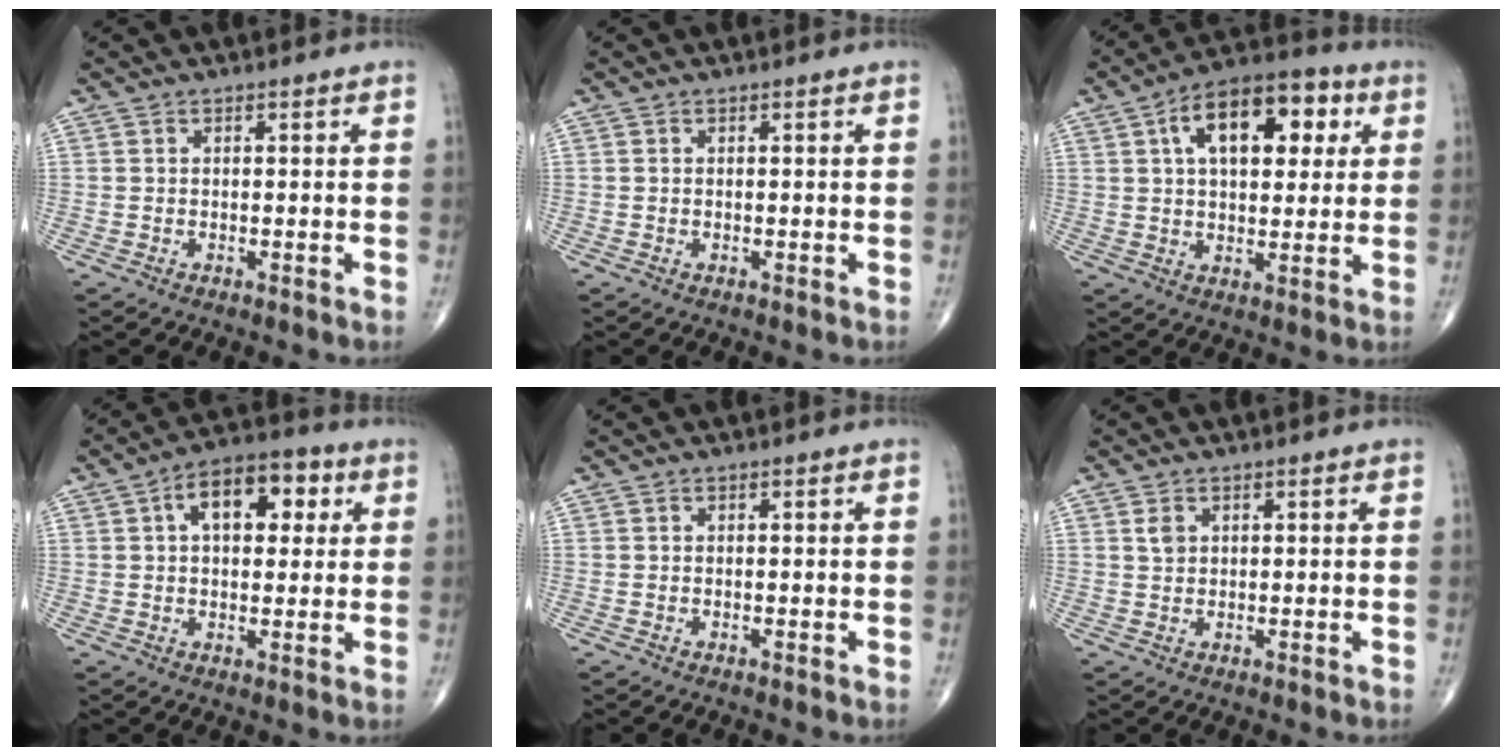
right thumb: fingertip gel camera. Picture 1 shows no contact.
{"total": 0.0}
{"total": 16.3, "force": [5.2, 8.8, 12.7], "torque": [-0.162, 0.013, 0.075]}
{"total": 11.8, "force": [3.4, 6.7, 9.0], "torque": [-0.107, 0.018, 0.045]}
{"total": 0.0}
{"total": 1.8, "force": [0.7, 1.3, 1.0], "torque": [-0.015, -0.002, 0.015]}